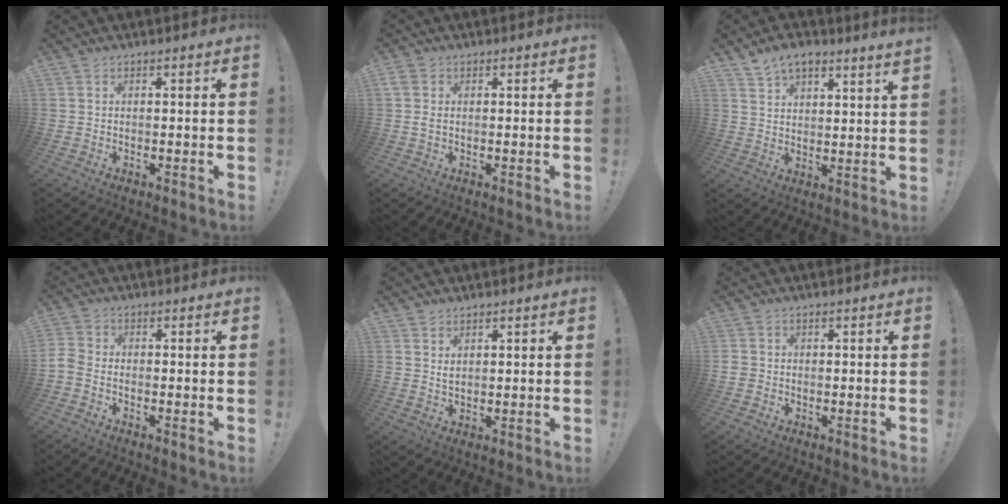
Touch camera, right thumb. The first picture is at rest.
{"total": 2.4, "force": [0.3, 1.6, 1.8], "torque": [-0.042, 0.004, 0.005]}
{"total": 6.3, "force": [5.4, 1.5, 3.0], "torque": [-0.047, -0.030, 0.097]}
{"total": 2.9, "force": [-1.6, 1.5, 1.9], "torque": [-0.044, 0.001, -0.030]}
{"total": 1.9, "force": [1.4, 1.0, 0.8], "torque": [-0.004, -0.010, 0.024]}
{"total": 1.5, "force": [-0.4, 1.3, 0.5], "torque": [-0.010, 0.006, -0.007]}